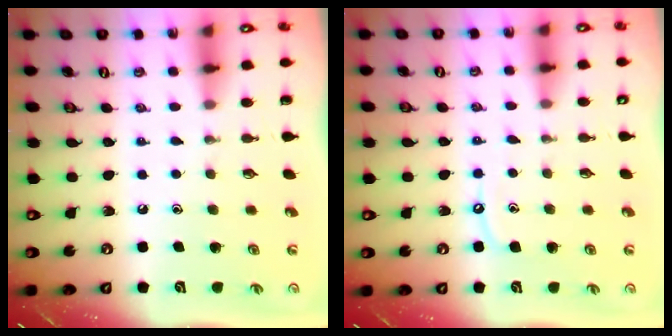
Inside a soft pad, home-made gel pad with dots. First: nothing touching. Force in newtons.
{"total": 6.8, "press": 6.7, "slide": 0.7}